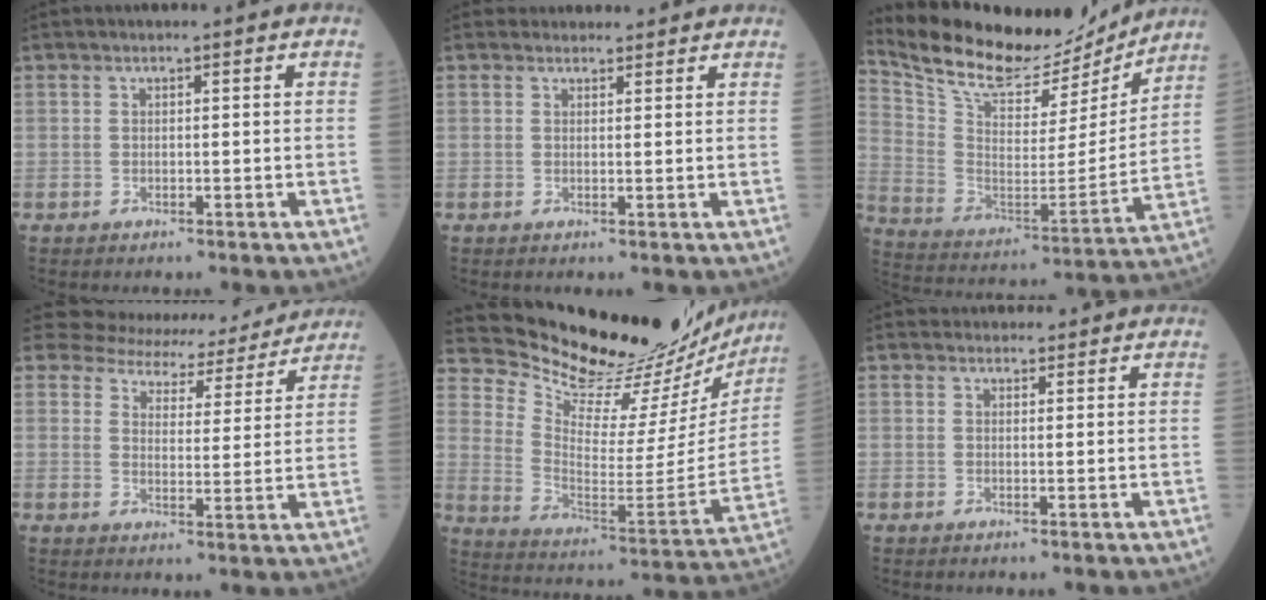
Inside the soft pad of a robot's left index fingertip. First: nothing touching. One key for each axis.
{"total": 3.3, "fx": 3.1, "fy": 1.2, "fz": 0.0, "tx": 0.004, "ty": 0.012, "tz": 0.037}
{"total": 19.7, "fx": 18.2, "fy": 5.2, "fz": 5.7, "tx": -0.116, "ty": -0.017, "tz": 0.291}
{"total": 14.7, "fx": 13.4, "fy": 5.4, "fz": 2.9, "tx": -0.028, "ty": -0.001, "tz": 0.154}
{"total": 28.0, "fx": 26.0, "fy": 5.4, "fz": 8.9, "tx": -0.151, "ty": -0.110, "tz": 0.347}
{"total": 4.1, "fx": 3.9, "fy": 1.4, "fz": 0.2, "tx": 0.006, "ty": 0.013, "tz": 0.045}